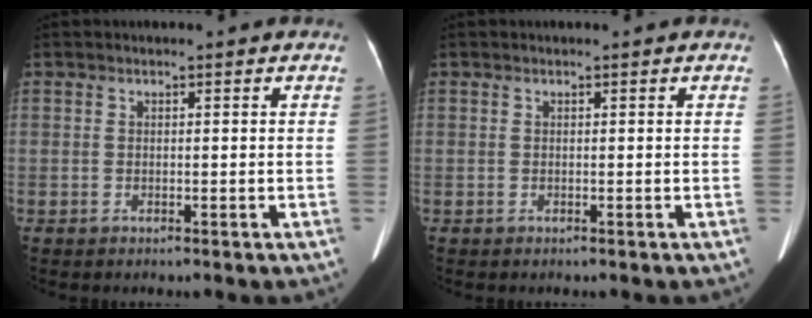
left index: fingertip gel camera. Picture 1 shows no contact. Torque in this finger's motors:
{"motor_torque": [0.11, -0.03, 0.06, 0.02]}